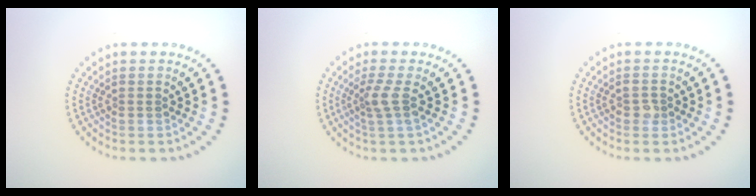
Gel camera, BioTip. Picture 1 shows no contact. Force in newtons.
{"total": 1.8, "press": 1.4, "slide": 1.2}
{"total": 1.1, "press": 1.1, "slide": 0.2}